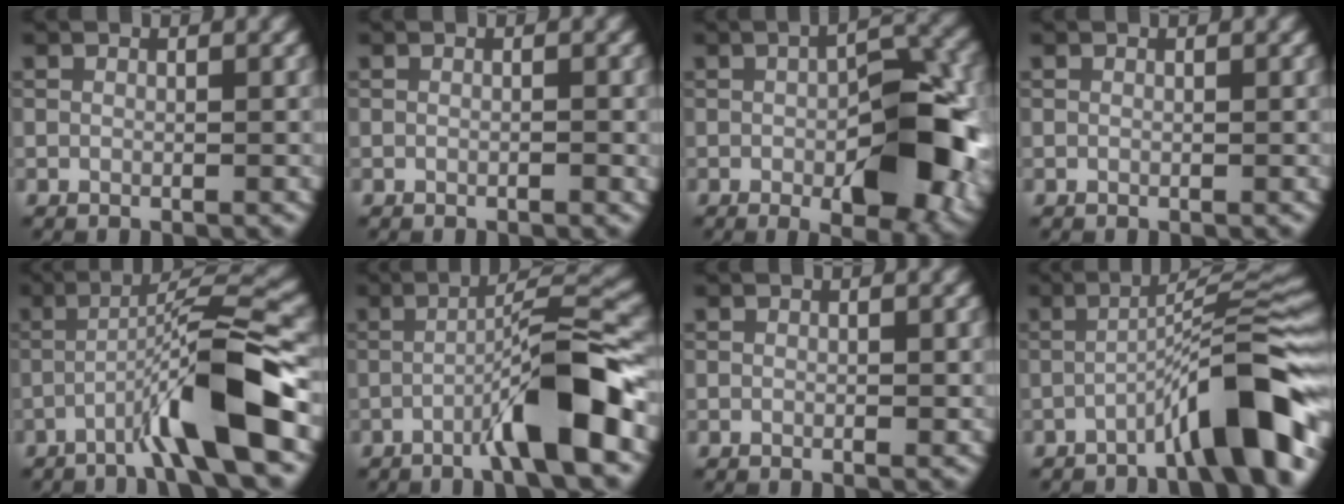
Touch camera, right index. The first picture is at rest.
{"total": 0.6, "force": [-0.3, 0.1, 0.5], "torque": [-0.008, 0.002, -0.005]}
{"total": 10.4, "force": [-2.4, 4.1, 9.3], "torque": [-0.127, -0.001, -0.036]}
{"total": 0.0}
{"total": 8.5, "force": [-3.6, 0.6, 7.7], "torque": [-0.121, 0.022, -0.070]}
{"total": 7.9, "force": [-3.1, 0.8, 7.3], "torque": [-0.110, 0.022, -0.061]}
{"total": 0.6, "force": [-0.1, 0.2, 0.5], "torque": [-0.010, 0.000, -0.001]}
{"total": 8.9, "force": [-4.7, 1.1, 7.4], "torque": [-0.097, 0.028, -0.084]}